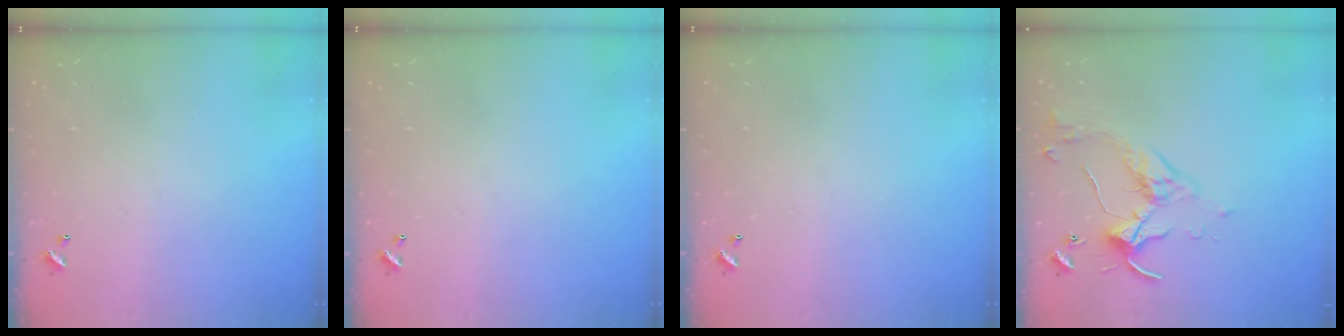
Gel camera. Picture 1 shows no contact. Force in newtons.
{"total": 0.0}
{"total": 0.0}
{"total": 3.9, "press": 3.9, "slide": 0.1}